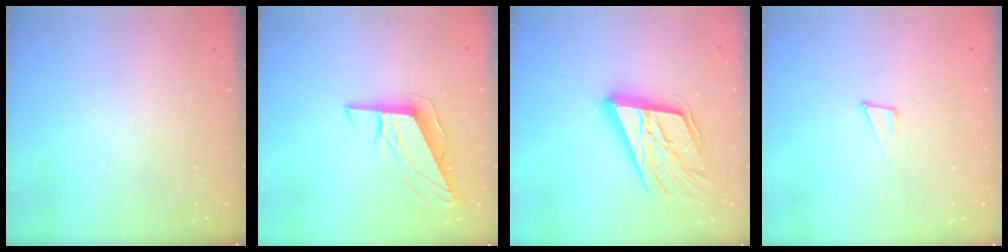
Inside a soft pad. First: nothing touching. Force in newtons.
{"total": 10.0, "press": 9.7, "slide": 2.5}
{"total": 23.6, "press": 23.1, "slide": 4.9}
{"total": 6.3, "press": 6.1, "slide": 1.2}